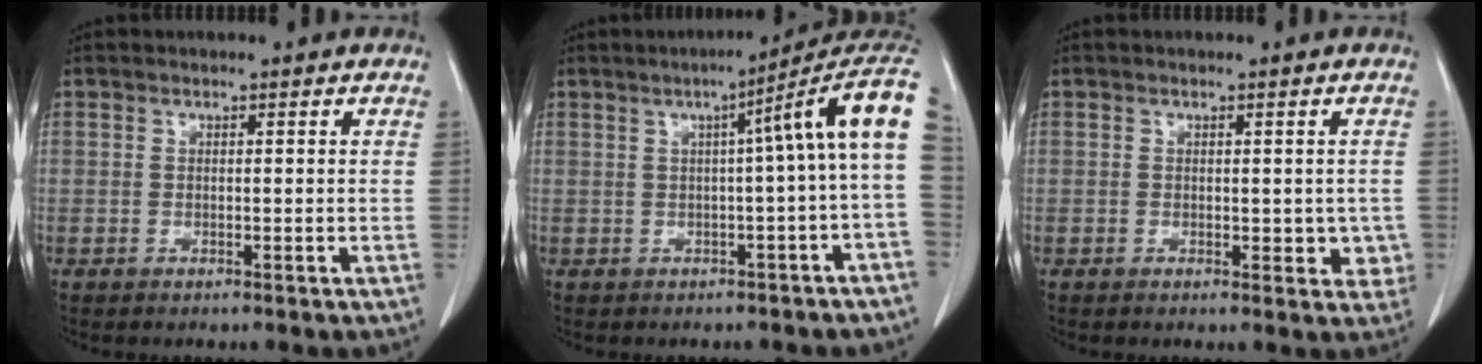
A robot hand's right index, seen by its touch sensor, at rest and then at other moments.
{"total": 9.9, "force": [1.1, -0.5, 9.8], "torque": [-0.116, 0.037, 0.004]}
{"total": 3.4, "force": [-0.6, 2.0, 2.7], "torque": [-0.014, -0.001, -0.006]}